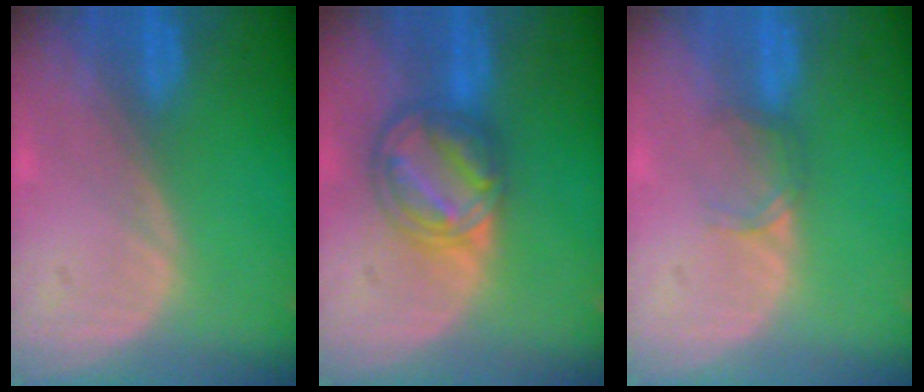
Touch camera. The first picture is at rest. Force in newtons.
{"total": 8.4, "press": 7.1, "slide": 4.5}
{"total": 1.9, "press": 1.9, "slide": 0.3}